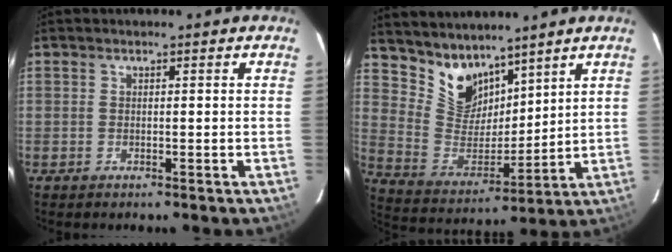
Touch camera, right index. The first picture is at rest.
{"total": 11.2, "force": [8.7, 6.1, 3.4], "torque": [-0.069, 0.000, 0.181]}